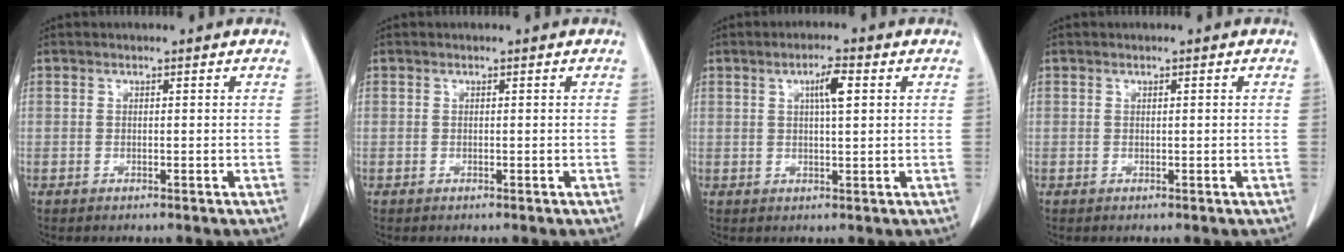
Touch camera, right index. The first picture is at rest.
{"total": 0.0}
{"total": 4.0, "force": [1.4, 1.0, 3.6], "torque": [-0.063, 0.005, 0.022]}
{"total": 0.0}